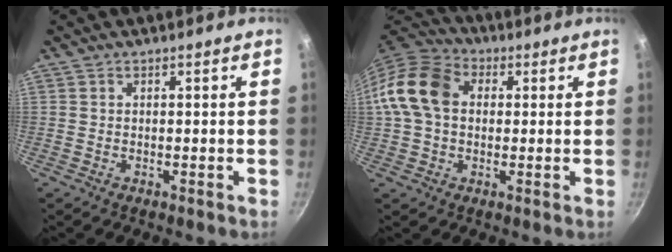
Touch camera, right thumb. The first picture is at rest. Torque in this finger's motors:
{"motor_torque": [-0.41, 0.97, 0.80, -0.63, 0.13]}